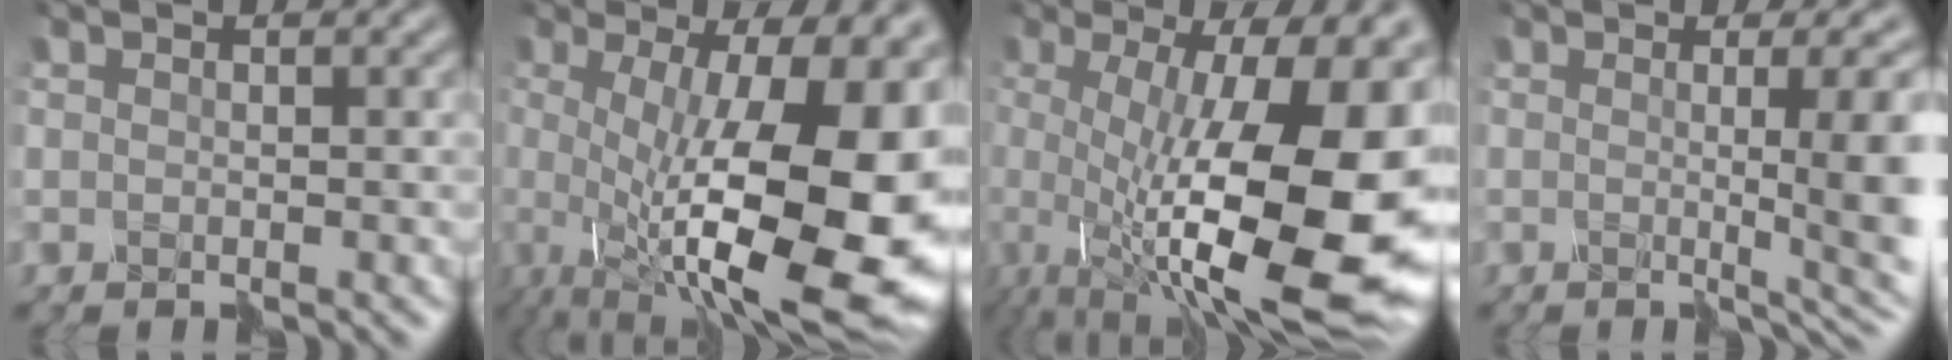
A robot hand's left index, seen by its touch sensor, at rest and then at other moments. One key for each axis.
{"total": 16.7, "fx": -2.1, "fy": 5.4, "fz": 15.7, "tx": -0.209, "ty": -0.017, "tz": -0.013}
{"total": 15.0, "fx": -1.6, "fy": 4.5, "fz": 14.2, "tx": -0.201, "ty": -0.010, "tz": -0.016}
{"total": 6.8, "fx": -0.4, "fy": 1.6, "fz": 6.6, "tx": -0.068, "ty": -0.004, "tz": -0.002}